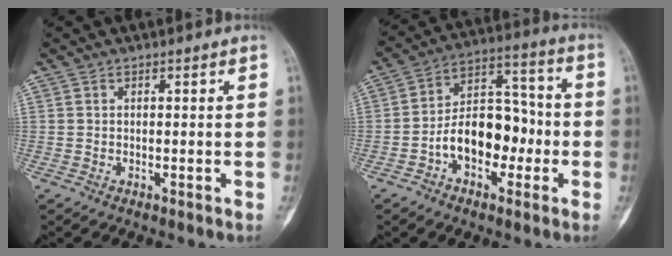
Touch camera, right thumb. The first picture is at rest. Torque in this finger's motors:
{"motor_torque": [0.42, 0.40, 0.52, -0.52, 0.22]}